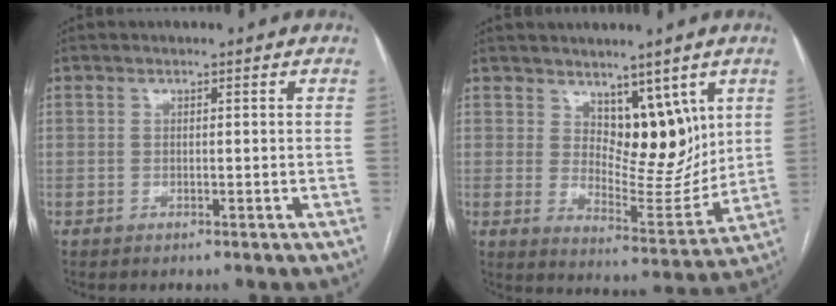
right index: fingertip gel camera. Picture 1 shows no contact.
{"total": 9.6, "force": [4.8, 5.0, 6.6], "torque": [-0.091, -0.006, 0.092]}